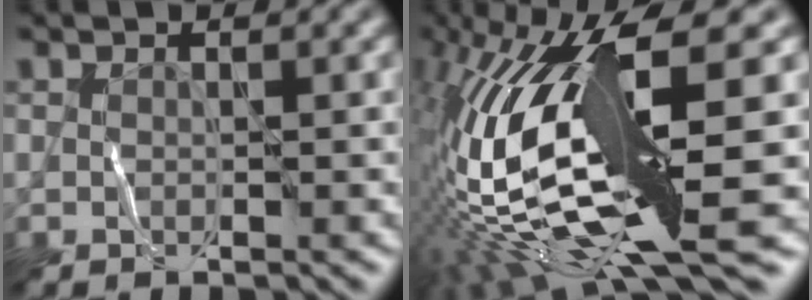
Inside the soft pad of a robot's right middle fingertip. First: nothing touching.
{"total": 17.0, "force": [-0.7, 4.6, 16.4], "torque": [-0.331, -0.011, 0.012]}